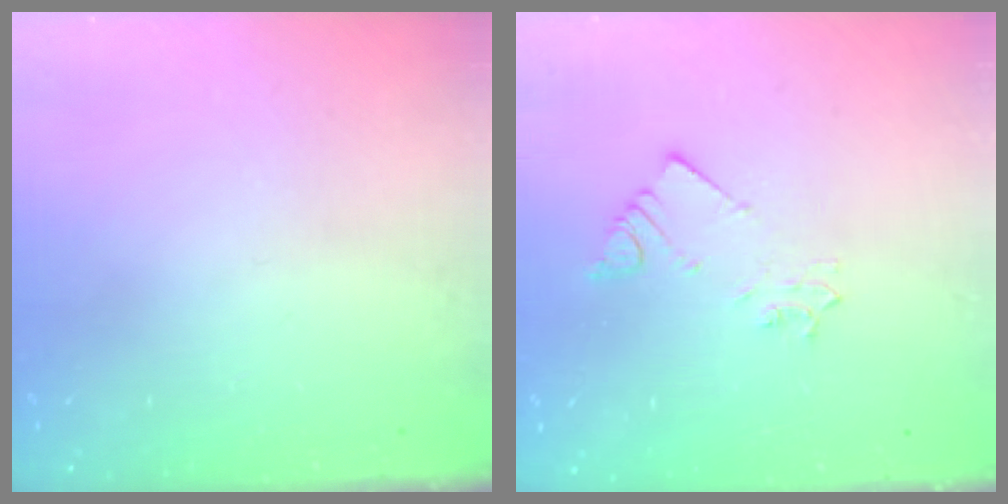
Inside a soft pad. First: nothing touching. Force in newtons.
{"total": 2.1, "press": 2.1, "slide": 0.0}